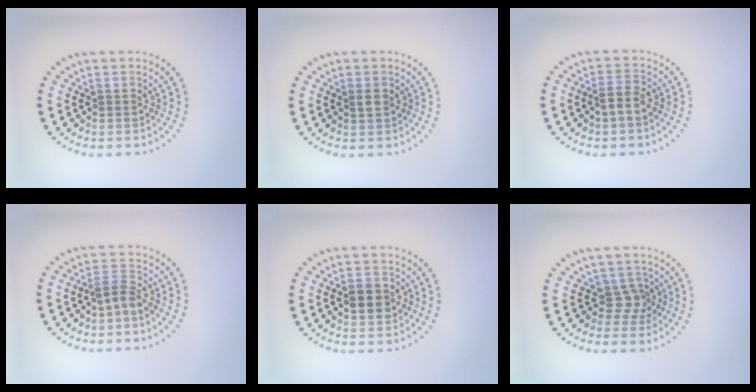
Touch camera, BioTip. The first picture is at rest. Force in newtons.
{"total": 1.0, "press": 1.0, "slide": 0.3}
{"total": 1.9, "press": 1.7, "slide": 0.9}
{"total": 1.7, "press": 1.3, "slide": 1.2}
{"total": 2.5, "press": 2.4, "slide": 0.3}
{"total": 1.8, "press": 1.4, "slide": 1.2}